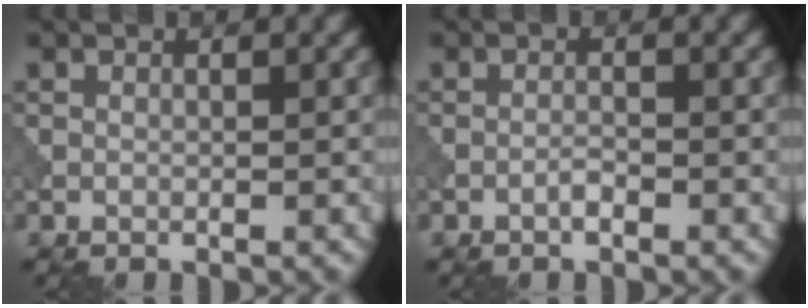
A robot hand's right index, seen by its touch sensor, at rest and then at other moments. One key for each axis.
{"total": 1.0, "fx": -0.6, "fy": 0.2, "fz": 0.7, "tx": -0.014, "ty": 0.003, "tz": -0.014}